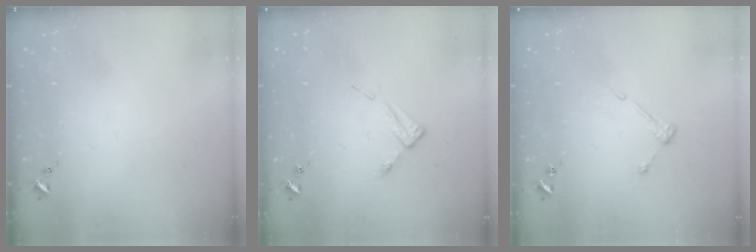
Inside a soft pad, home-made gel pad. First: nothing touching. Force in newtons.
{"total": 5.3, "press": 5.2, "slide": 0.1}
{"total": 4.7, "press": 4.7, "slide": 0.6}